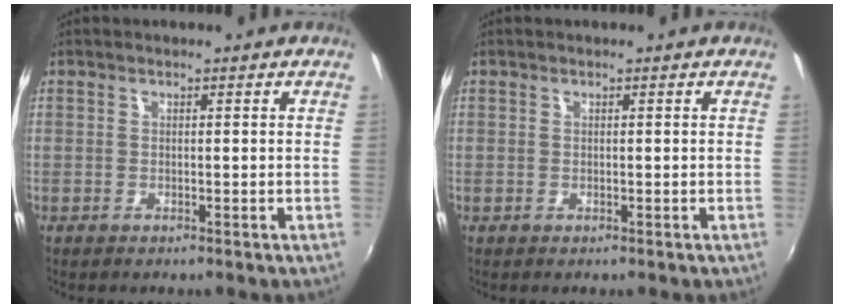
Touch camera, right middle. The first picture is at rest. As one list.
[{"total": 0.0}]